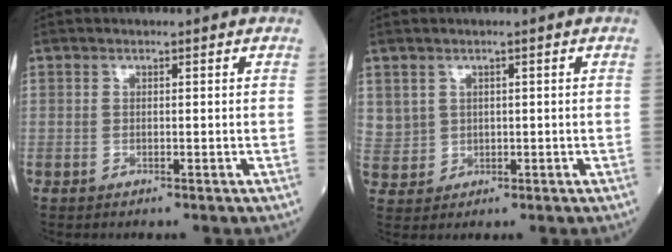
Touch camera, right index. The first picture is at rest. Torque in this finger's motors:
{"motor_torque": [0.45, -0.47, 0.10, 0.08]}